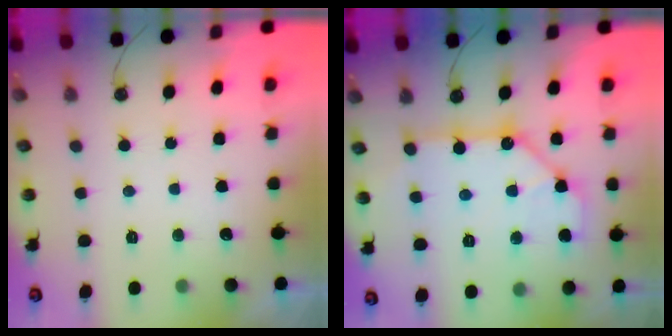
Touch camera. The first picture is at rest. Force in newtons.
{"total": 11.6, "press": 11.6, "slide": 0.8}